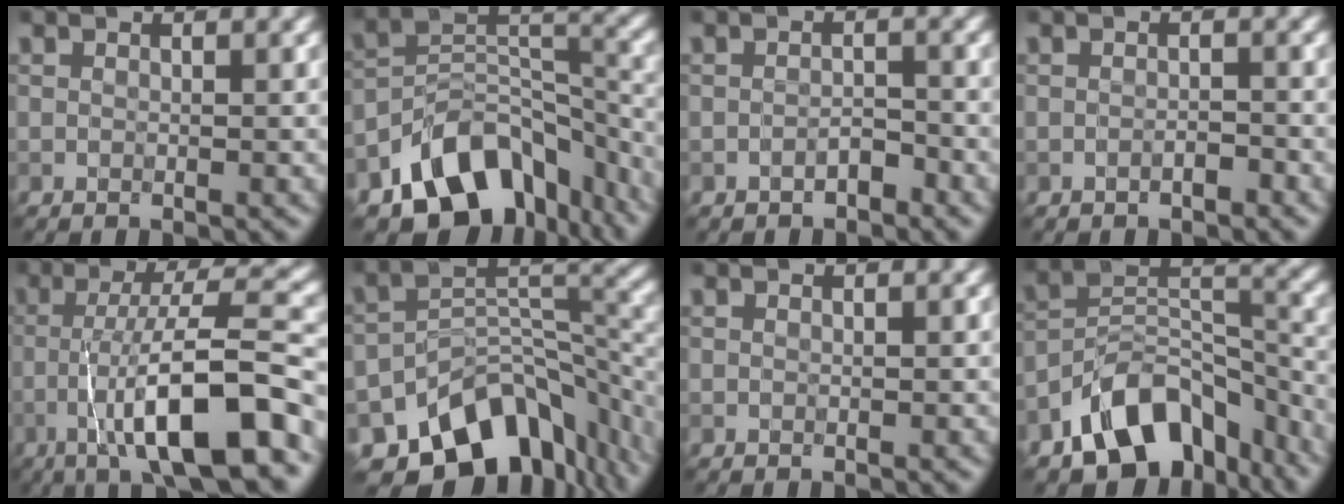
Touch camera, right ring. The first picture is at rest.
{"total": 11.7, "force": [-7.9, 6.7, 5.5], "torque": [-0.077, 0.002, -0.142]}
{"total": 1.3, "force": [-1.0, 0.6, 0.7], "torque": [-0.010, 0.004, -0.017]}
{"total": 1.0, "force": [-0.7, 0.4, 0.5], "torque": [-0.007, 0.001, -0.011]}
{"total": 11.6, "force": [-4.2, 2.3, 10.6], "torque": [-0.150, 0.019, -0.072]}
{"total": 12.8, "force": [-8.7, 6.8, 6.5], "torque": [-0.104, -0.004, -0.139]}
{"total": 0.0}
{"total": 10.7, "force": [-7.0, 6.0, 5.4], "torque": [-0.070, 0.003, -0.133]}